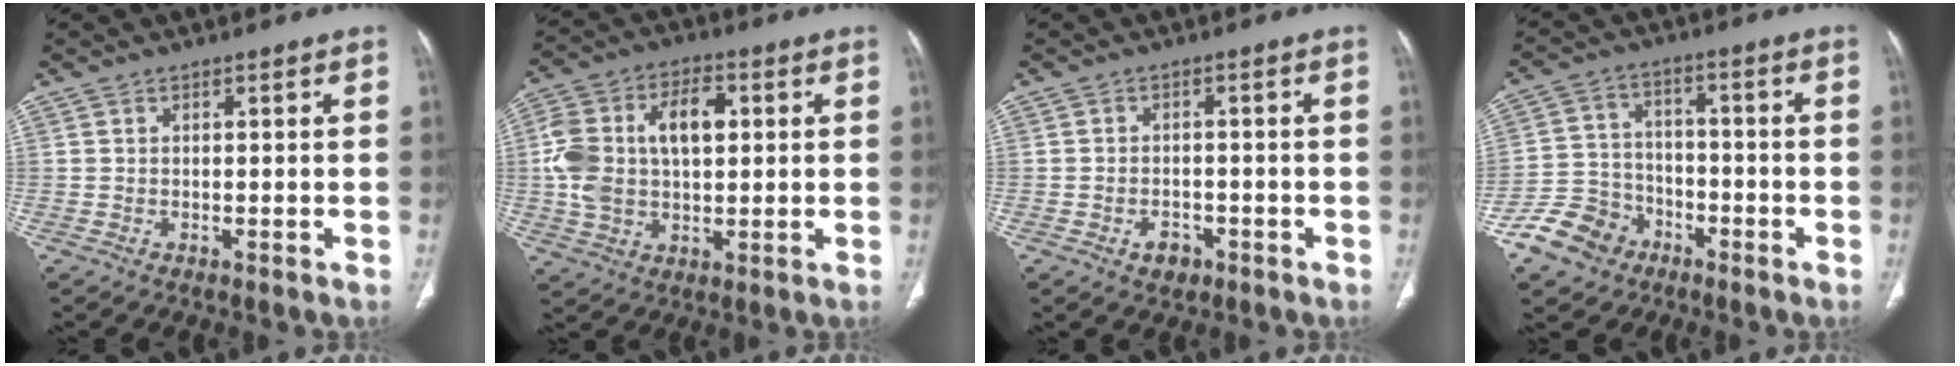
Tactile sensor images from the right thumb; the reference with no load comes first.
{"total": 15.3, "force": [2.0, 9.5, 11.8], "torque": [-0.220, 0.023, 0.037]}
{"total": 3.3, "force": [-1.6, 2.4, 1.5], "torque": [-0.014, 0.011, -0.020]}
{"total": 10.0, "force": [-5.9, 7.6, 2.7], "torque": [-0.033, 0.044, -0.109]}